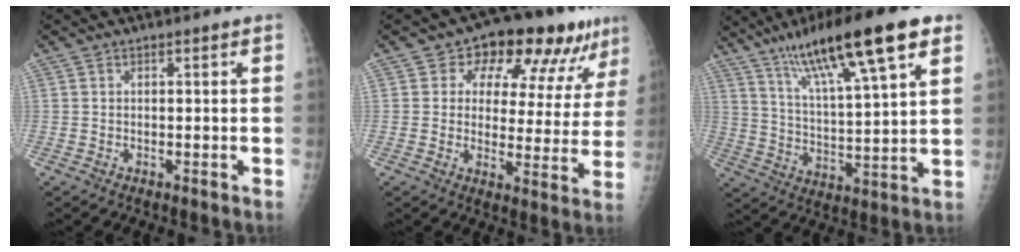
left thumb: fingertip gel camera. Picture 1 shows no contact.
{"total": 15.1, "force": [8.6, 8.2, 9.2], "torque": [-0.074, -0.015, 0.114]}
{"total": 20.1, "force": [11.6, 3.6, 16.0], "torque": [-0.253, -0.027, 0.199]}